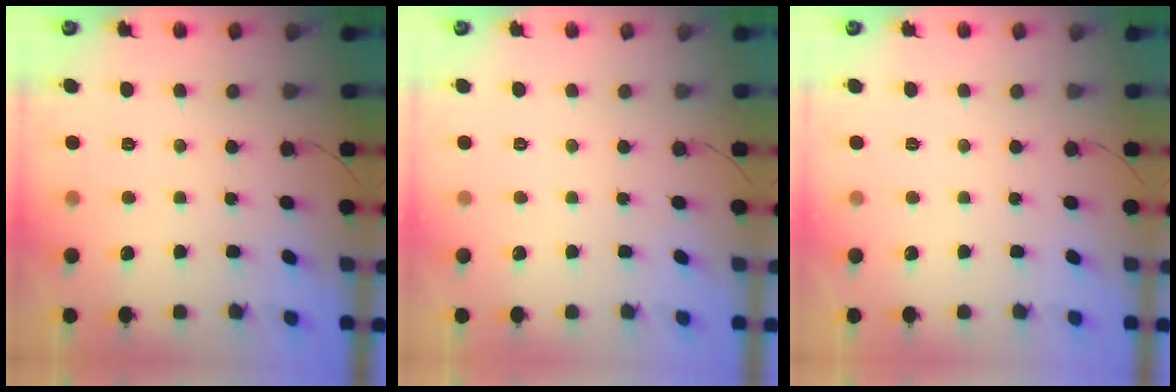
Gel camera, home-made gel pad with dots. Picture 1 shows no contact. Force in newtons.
{"total": 0.0}
{"total": 0.0}